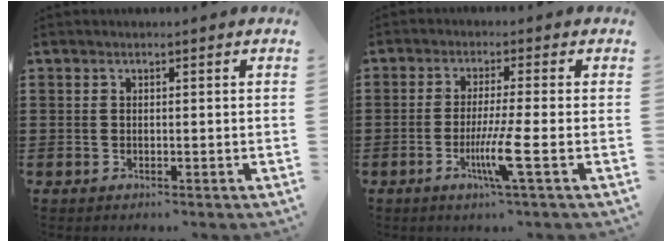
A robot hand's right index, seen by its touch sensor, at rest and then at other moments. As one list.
[{"total": 6.7, "force": [-2.2, -0.3, 6.3], "torque": [-0.126, -0.024, -0.044]}]